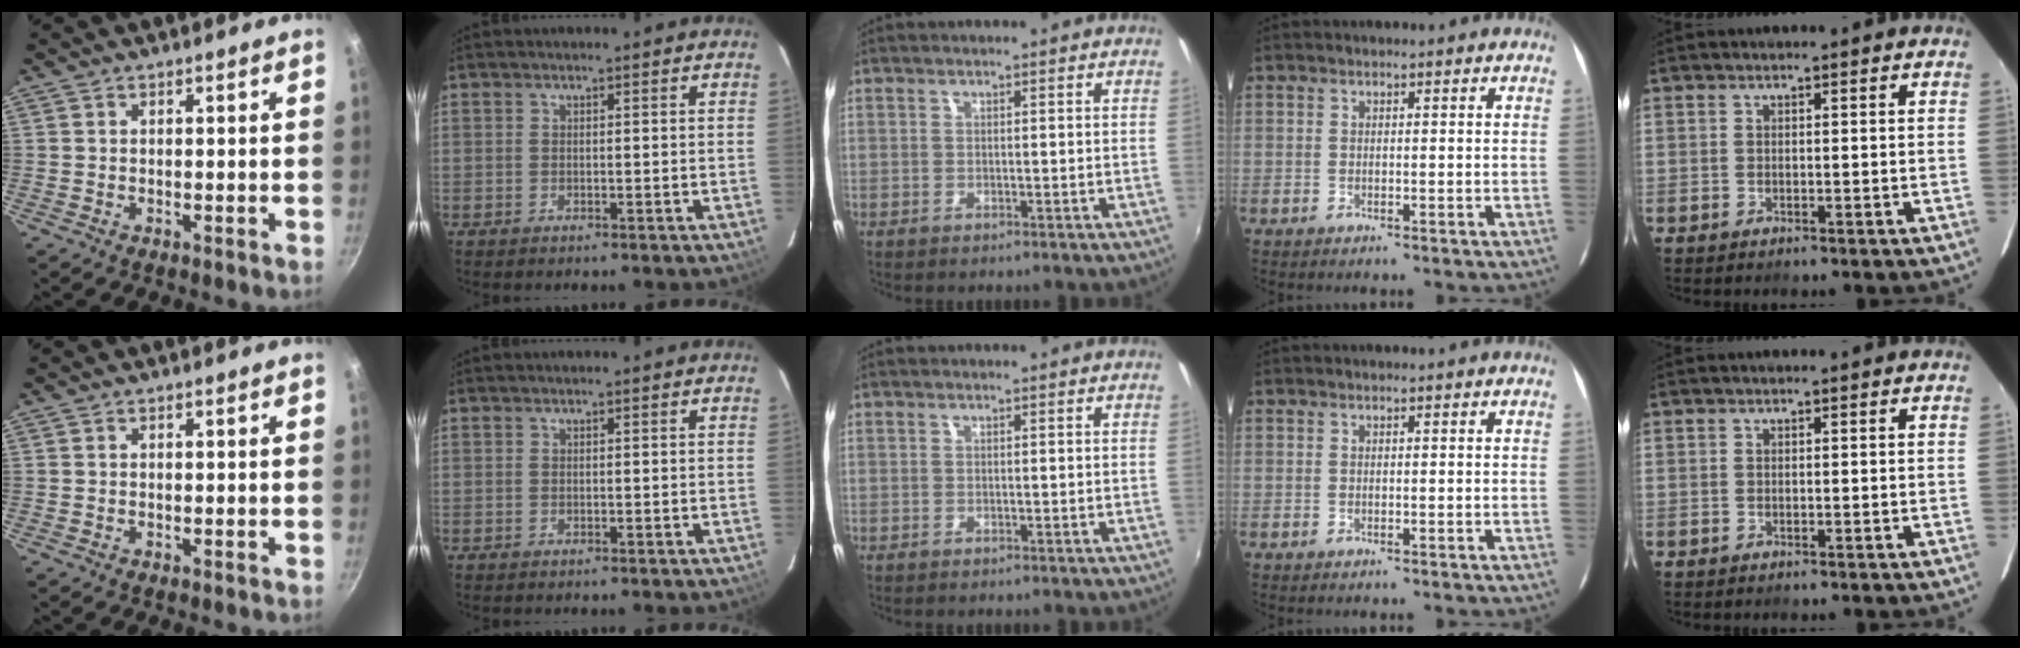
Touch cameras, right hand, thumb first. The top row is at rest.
{}